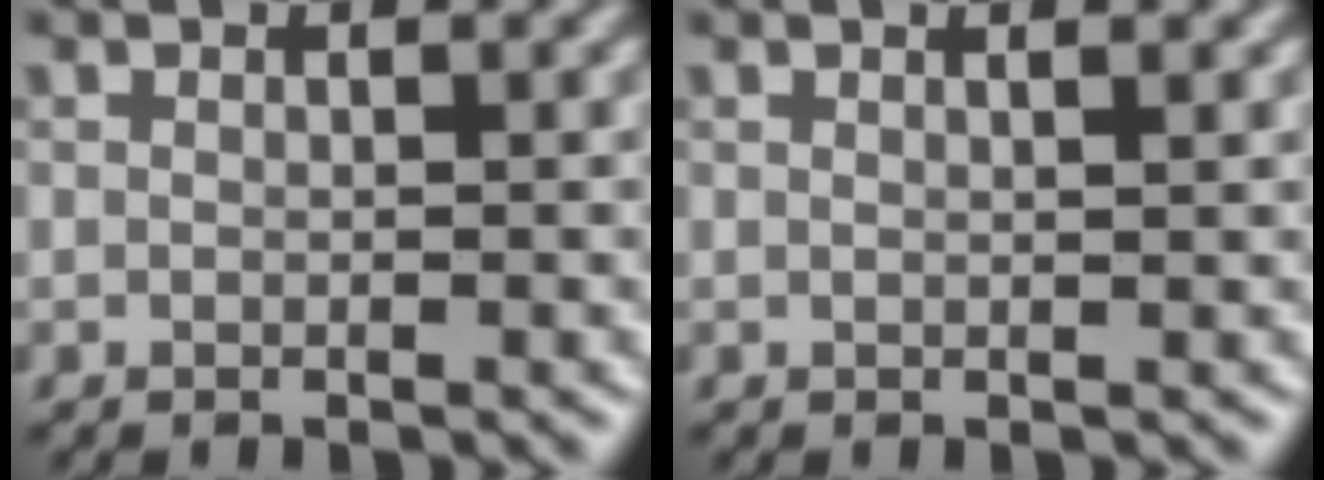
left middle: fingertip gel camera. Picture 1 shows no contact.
{"total": 1.7, "force": [0.9, 0.7, 1.3], "torque": [-0.009, 0.004, -0.002]}